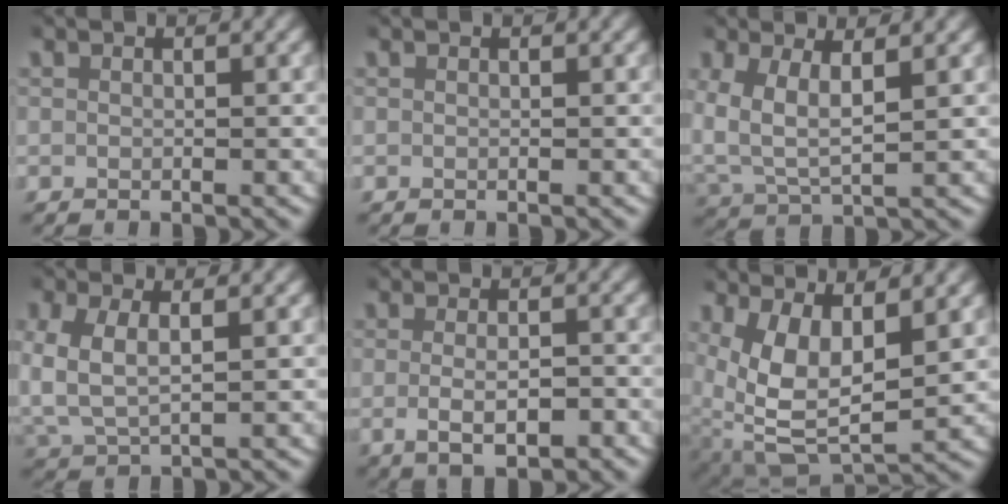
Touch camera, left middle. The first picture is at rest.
{"total": 0.0}
{"total": 5.1, "force": [1.3, 3.4, 3.6], "torque": [-0.089, -0.011, 0.028]}
{"total": 4.0, "force": [0.8, 2.8, 2.8], "torque": [-0.083, -0.007, 0.019]}
{"total": 3.4, "force": [-1.2, 1.2, 2.9], "torque": [-0.053, -0.007, -0.011]}
{"total": 8.5, "force": [-0.3, 5.8, 6.2], "torque": [-0.143, -0.043, 0.013]}